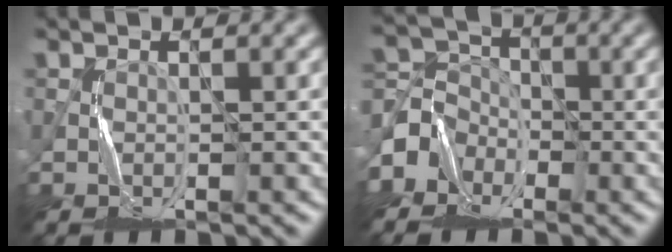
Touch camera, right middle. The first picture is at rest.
{"total": 3.1, "force": [-1.9, 2.4, 0.2], "torque": [0.002, 0.011, -0.052]}